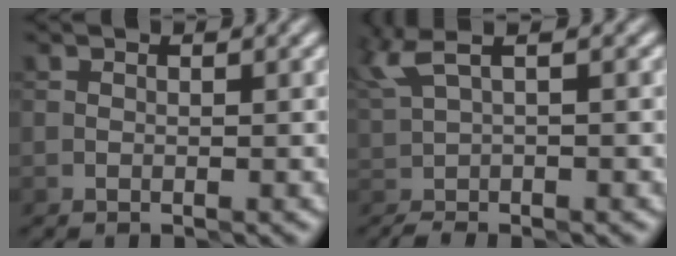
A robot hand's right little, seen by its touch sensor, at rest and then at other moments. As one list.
[{"total": 3.6, "force": [0.6, 1.0, 3.4], "torque": [-0.062, 0.003, 0.012]}]